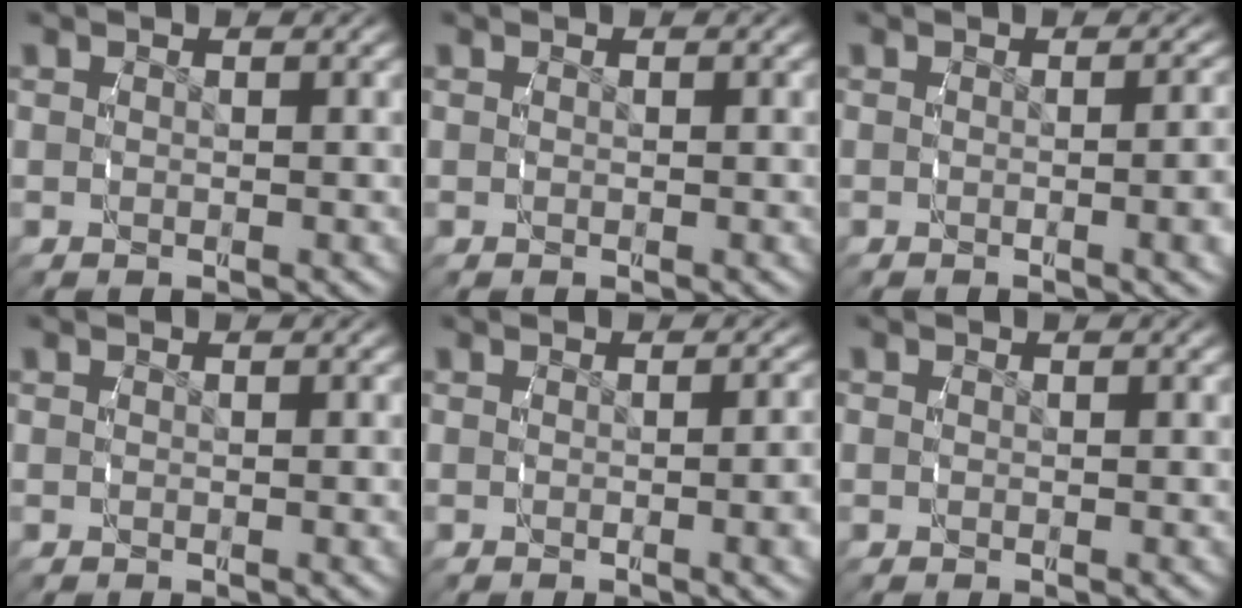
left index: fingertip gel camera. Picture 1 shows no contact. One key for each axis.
{"total": 0.0}
{"total": 2.6, "fx": -0.6, "fy": 0.3, "fz": 2.5, "tx": -0.016, "ty": 0.013, "tz": -0.017}
{"total": 0.0}
{"total": 2.2, "fx": -0.5, "fy": 0.3, "fz": 2.2, "tx": -0.013, "ty": 0.012, "tz": -0.016}
{"total": 0.0}